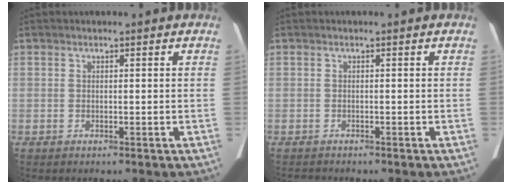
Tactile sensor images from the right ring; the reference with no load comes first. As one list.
[{"total": 1.4, "force": [-1.3, 0.4, 0.3], "torque": [-0.008, -0.005, -0.017]}]